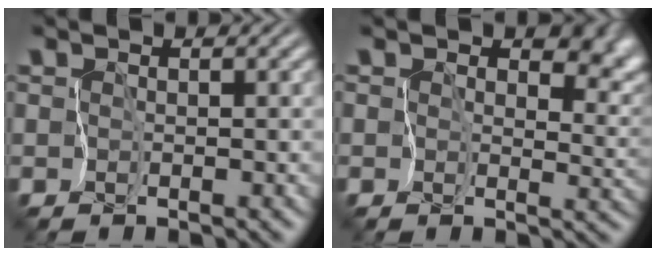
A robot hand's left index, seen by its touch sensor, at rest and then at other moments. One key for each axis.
{"total": 6.2, "fx": 2.4, "fy": 4.0, "fz": 4.1, "tx": -0.053, "ty": -0.014, "tz": 0.037}